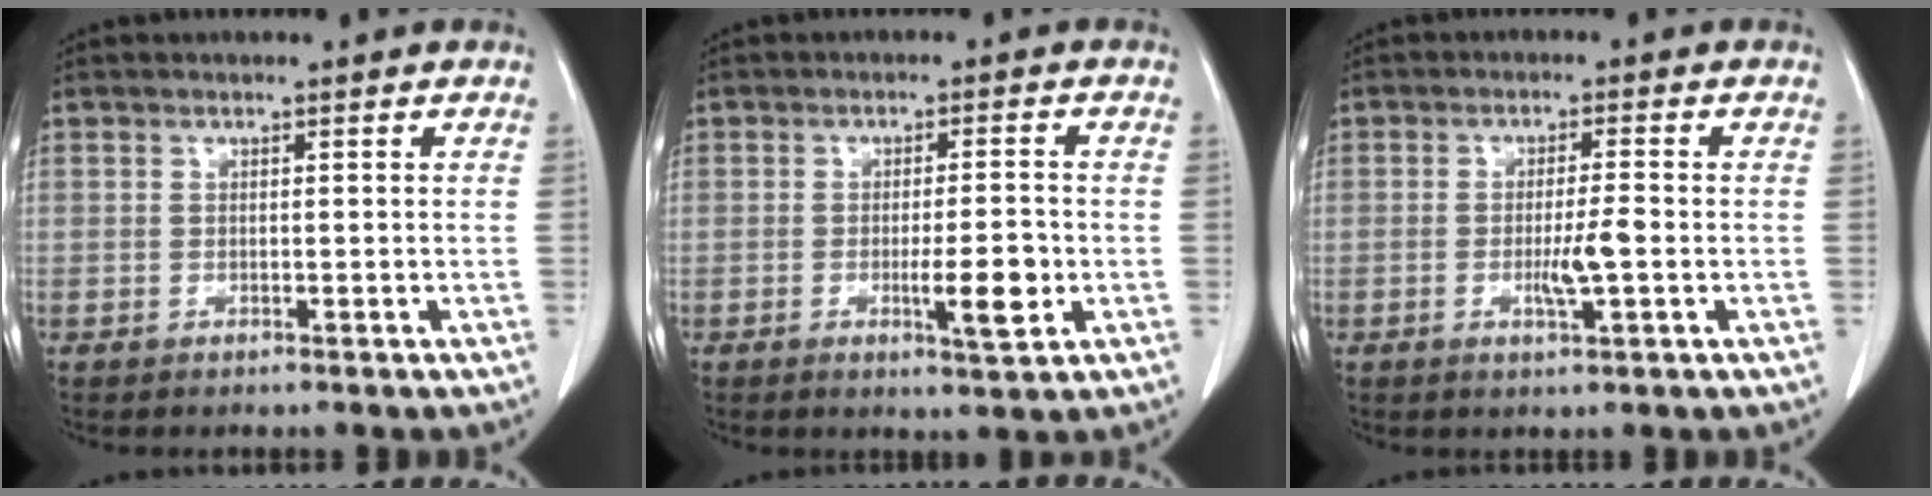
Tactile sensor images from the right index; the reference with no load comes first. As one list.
[{"total": 5.7, "force": [-1.5, 0.8, 5.4], "torque": [-0.084, -0.006, -0.020]}, {"total": 4.3, "force": [-1.0, 0.2, 4.2], "torque": [-0.073, -0.005, -0.017]}]